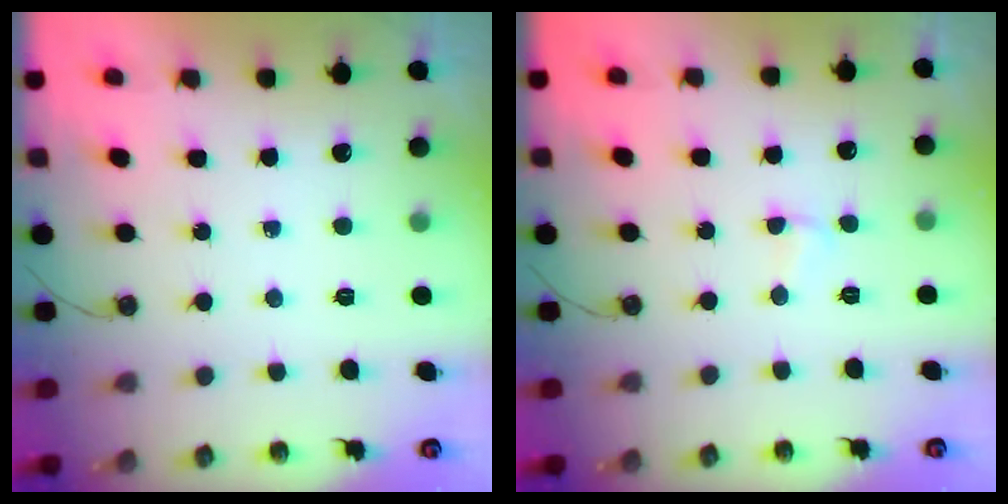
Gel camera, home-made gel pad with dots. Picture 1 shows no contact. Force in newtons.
{"total": 2.4, "press": 2.4, "slide": 0.5}